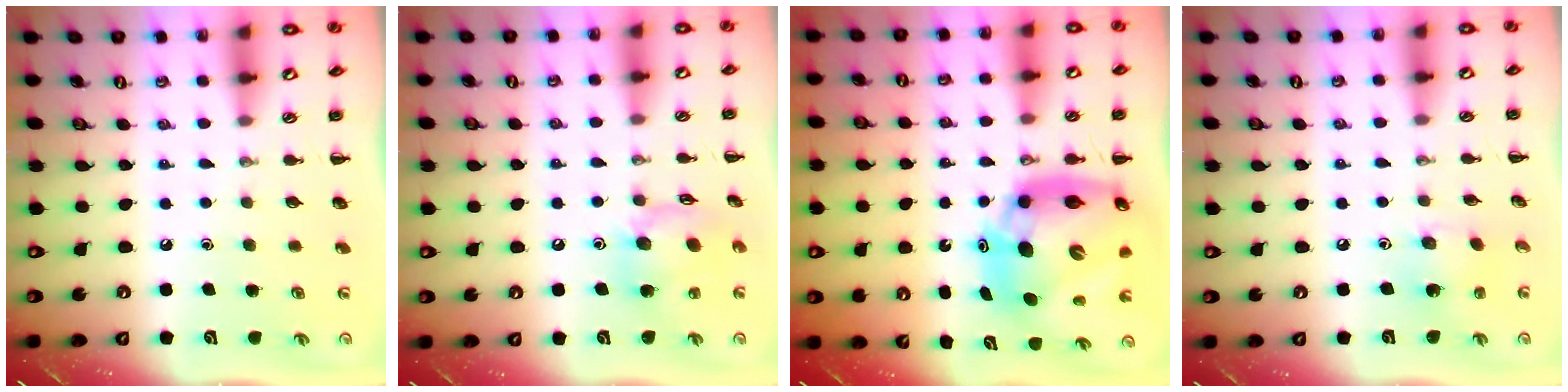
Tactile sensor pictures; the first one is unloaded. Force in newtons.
{"total": 13.0, "press": 12.9, "slide": 1.6}
{"total": 17.4, "press": 16.7, "slide": 4.9}
{"total": 2.8, "press": 2.8, "slide": 0.5}